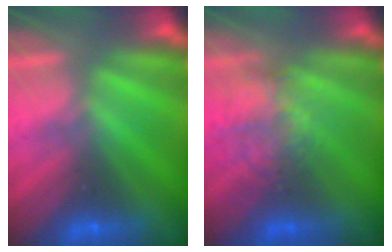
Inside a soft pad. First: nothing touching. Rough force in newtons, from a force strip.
{"total": 2.1}